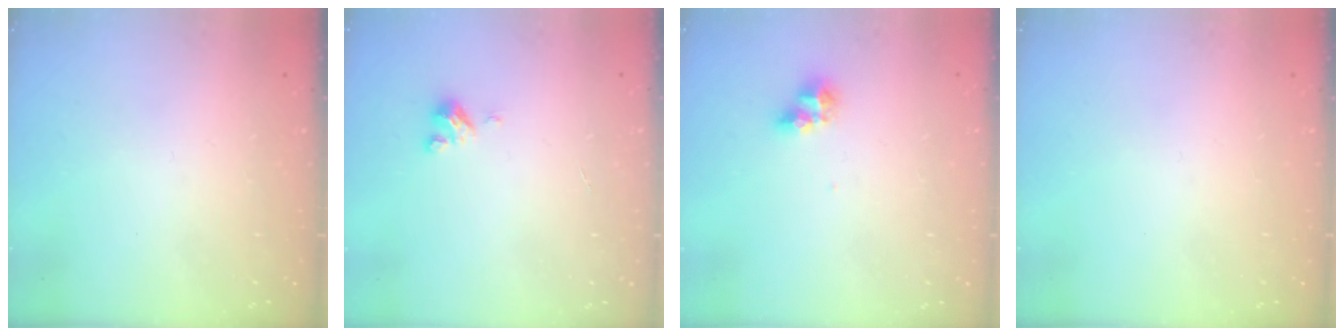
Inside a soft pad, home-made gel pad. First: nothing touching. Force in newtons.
{"total": 3.7, "press": 3.7, "slide": 0.3}
{"total": 6.4, "press": 6.3, "slide": 0.5}
{"total": 0.0}